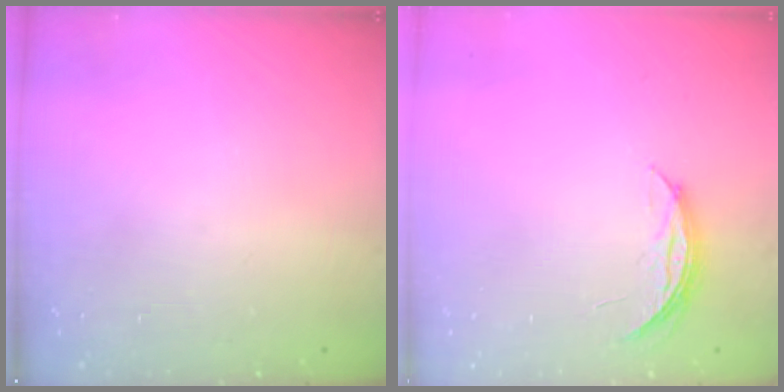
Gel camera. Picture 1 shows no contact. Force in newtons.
{"total": 4.2, "press": 4.2, "slide": 0.5}